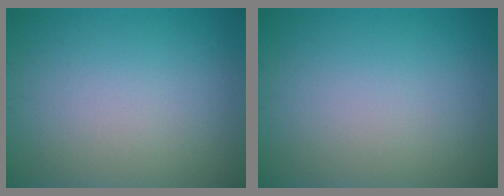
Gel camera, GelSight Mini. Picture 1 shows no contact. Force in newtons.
{"total": 0.0}